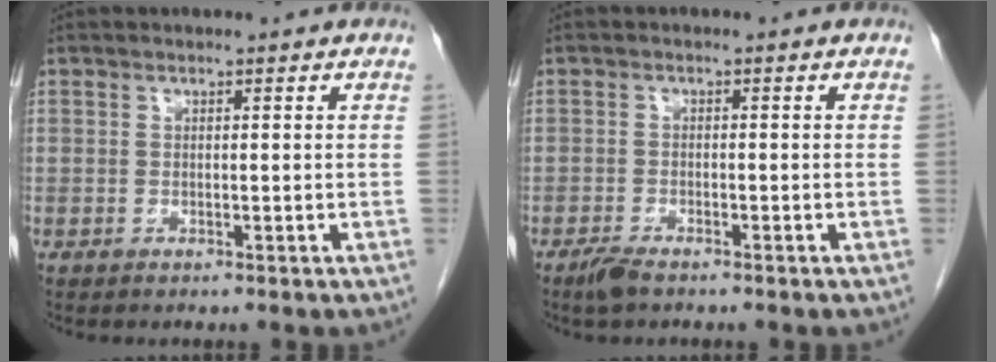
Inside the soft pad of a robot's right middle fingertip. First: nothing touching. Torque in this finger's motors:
{"motor_torque": [-0.42, -0.09, 0.00, -0.01]}